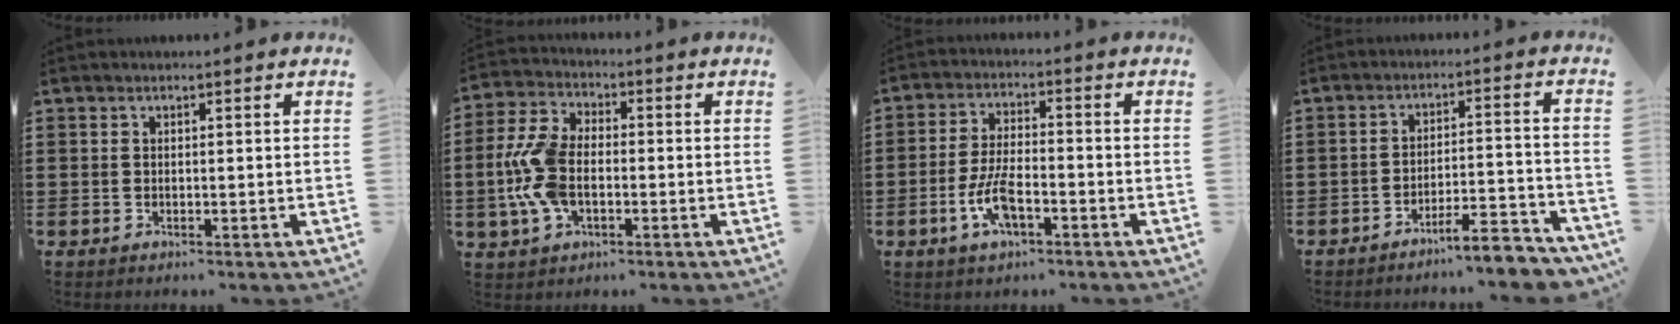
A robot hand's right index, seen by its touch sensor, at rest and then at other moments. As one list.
[{"total": 9.2, "force": [-1.4, 5.4, 7.3], "torque": [-0.192, -0.006, -0.035]}, {"total": 6.8, "force": [-2.7, 2.6, 5.7], "torque": [-0.134, -0.007, -0.056]}, {"total": 6.3, "force": [-5.7, 0.4, 2.8], "torque": [-0.043, 0.000, -0.107]}]